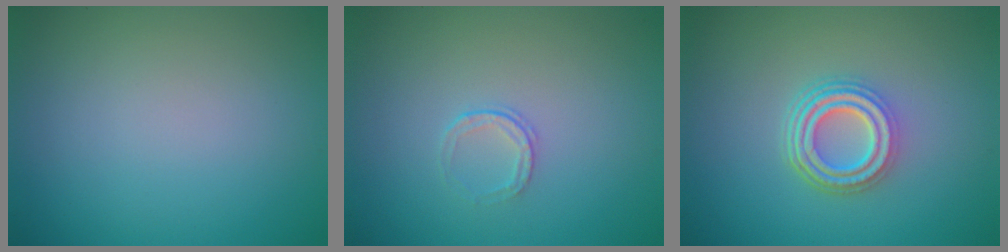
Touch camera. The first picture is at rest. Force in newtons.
{"total": 1.0, "press": 0.7, "slide": 0.7}
{"total": 4.8, "press": 3.4, "slide": 3.4}